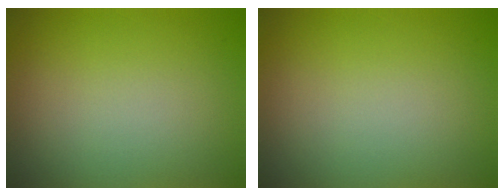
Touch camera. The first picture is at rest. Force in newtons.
{"total": 0.0}